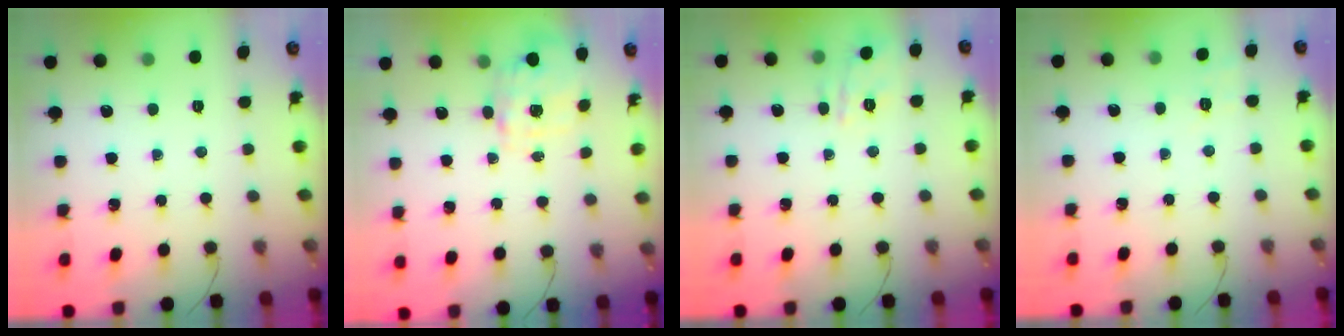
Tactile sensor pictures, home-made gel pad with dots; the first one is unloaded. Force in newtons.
{"total": 3.9, "press": 3.9, "slide": 0.8}
{"total": 2.9, "press": 2.7, "slide": 1.2}
{"total": 2.3, "press": 1.5, "slide": 1.8}